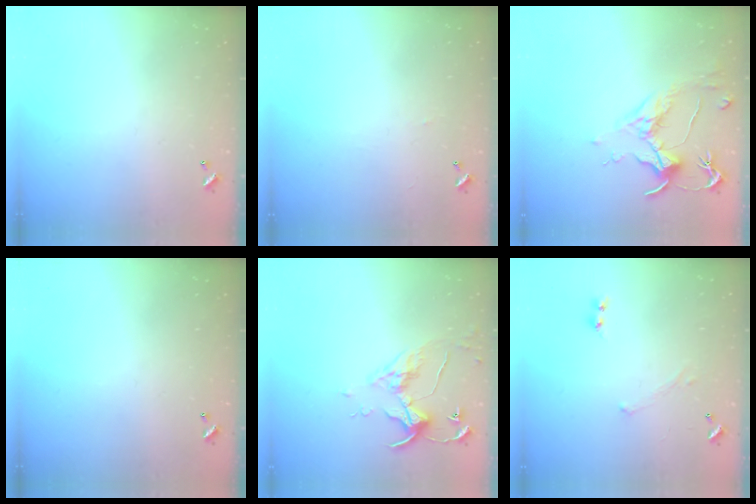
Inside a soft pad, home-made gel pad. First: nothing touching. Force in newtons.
{"total": 0.5, "press": 0.3, "slide": 0.4}
{"total": 1.7, "press": 1.4, "slide": 0.9}
{"total": 0.0}
{"total": 5.0, "press": 5.0, "slide": 0.7}
{"total": 0.7, "press": 0.7, "slide": 0.3}